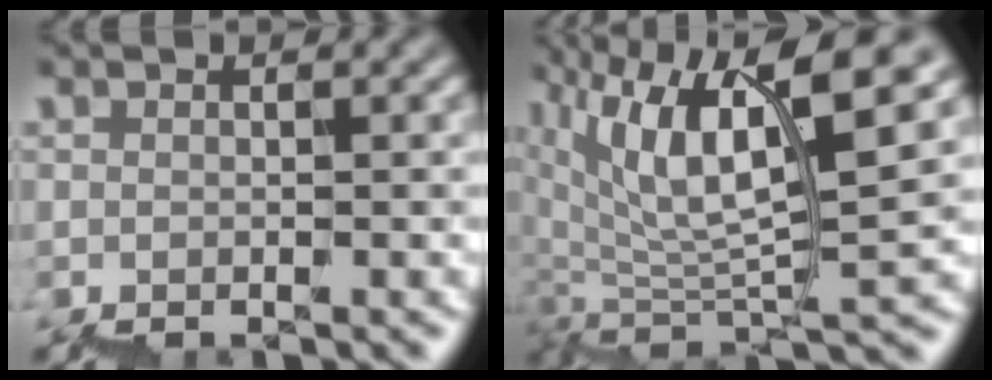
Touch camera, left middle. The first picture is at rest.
{"total": 10.6, "force": [5.1, 2.8, 8.8], "torque": [-0.176, 0.018, 0.098]}